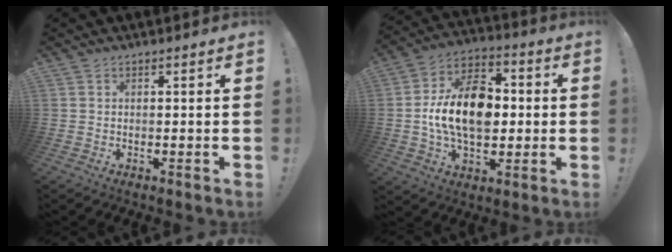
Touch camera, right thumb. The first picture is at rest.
{"total": 18.7, "force": [-0.3, 12.4, 14.0], "torque": [-0.250, 0.013, 0.000]}